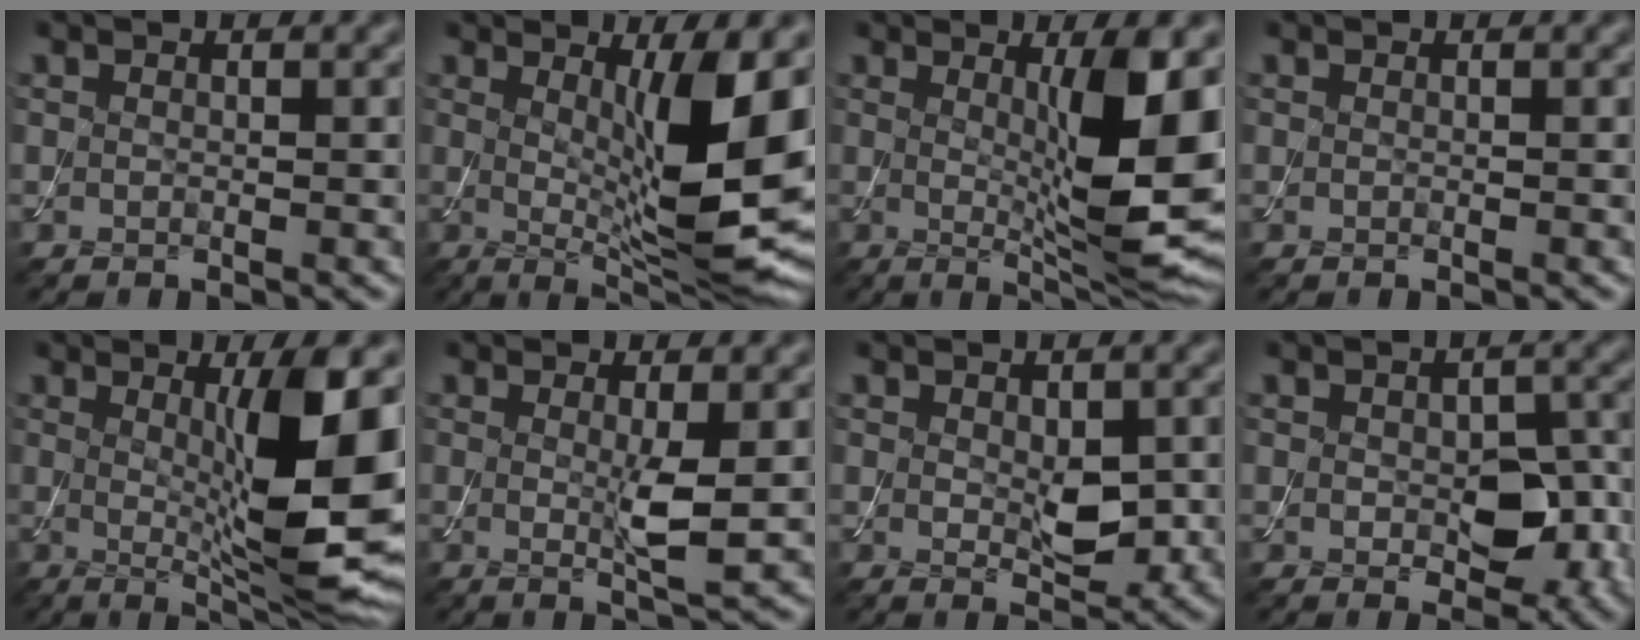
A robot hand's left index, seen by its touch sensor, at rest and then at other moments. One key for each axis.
{"total": 10.2, "fx": 1.3, "fy": 2.5, "fz": 9.8, "tx": -0.149, "ty": -0.019, "tz": 0.030}
{"total": 9.5, "fx": 1.2, "fy": 2.0, "fz": 9.2, "tx": -0.134, "ty": -0.018, "tz": 0.029}
{"total": 0.0}
{"total": 10.7, "fx": 1.1, "fy": 2.3, "fz": 10.4, "tx": -0.151, "ty": -0.018, "tz": 0.030}
{"total": 2.9, "fx": 0.2, "fy": 0.3, "fz": 2.9, "tx": -0.054, "ty": -0.010, "tz": 0.005}
{"total": 3.3, "fx": 0.1, "fy": 1.8, "fz": 2.8, "tx": -0.045, "ty": -0.007, "tz": 0.007}
{"total": 5.4, "fx": -0.6, "fy": 3.2, "fz": 4.3, "tx": -0.059, "ty": -0.009, "tz": -0.005}